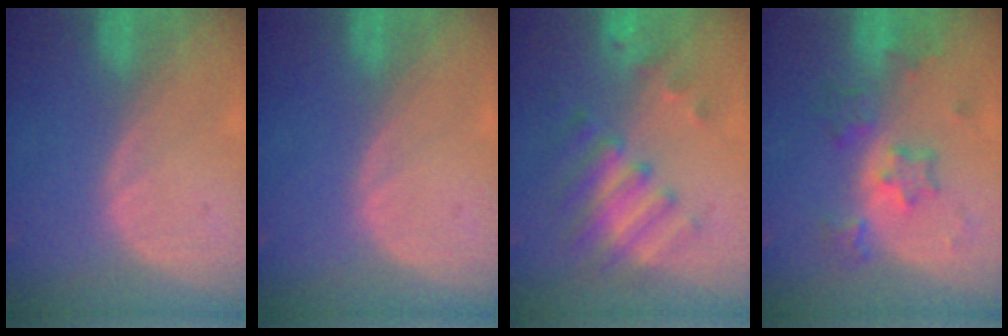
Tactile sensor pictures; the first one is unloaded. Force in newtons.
{"total": 0.0}
{"total": 8.1, "press": 7.1, "slide": 4.0}
{"total": 6.1, "press": 5.8, "slide": 1.7}